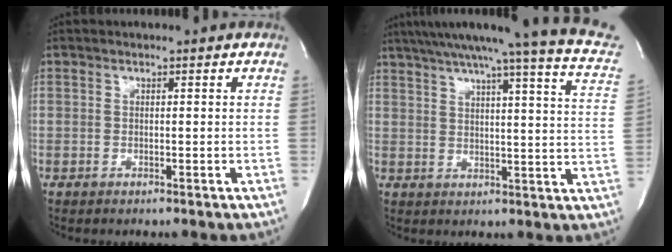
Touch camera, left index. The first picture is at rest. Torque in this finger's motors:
{"motor_torque": [0.23, -0.54, 0.12, 0.07]}